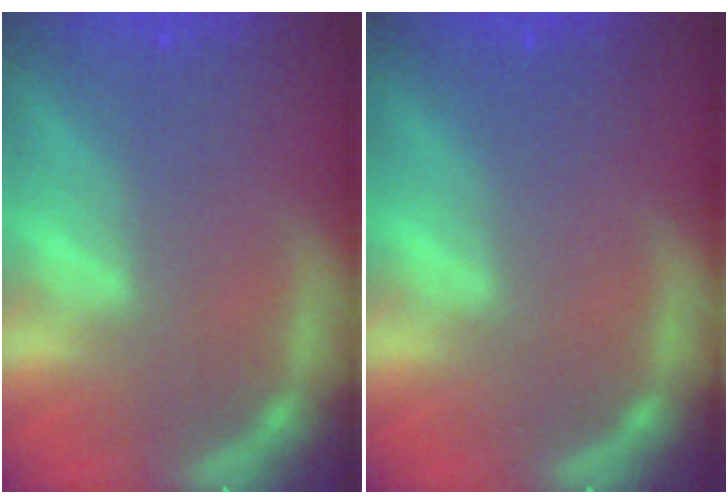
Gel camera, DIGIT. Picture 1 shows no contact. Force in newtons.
{"total": 0.0}